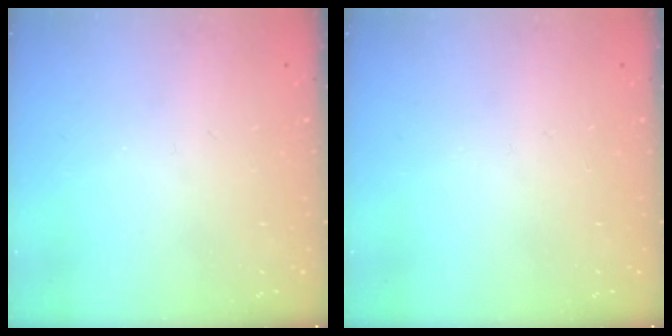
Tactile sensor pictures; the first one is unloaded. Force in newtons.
{"total": 0.0}